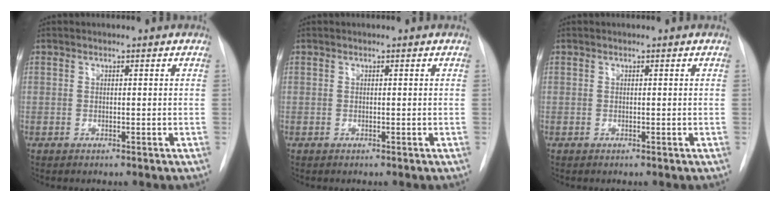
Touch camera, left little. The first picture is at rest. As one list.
[{"total": 0.0}, {"total": 0.0}]